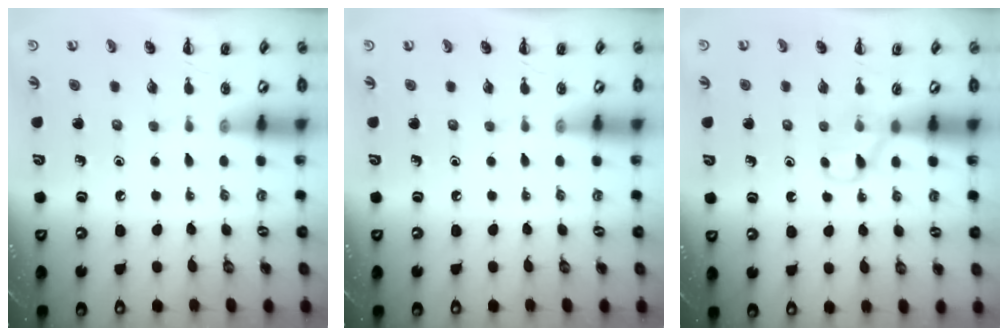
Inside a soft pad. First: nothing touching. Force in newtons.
{"total": 0.0}
{"total": 4.5, "press": 4.2, "slide": 1.6}